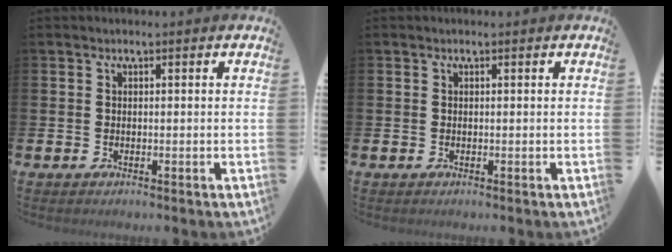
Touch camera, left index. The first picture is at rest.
{"total": 0.0}